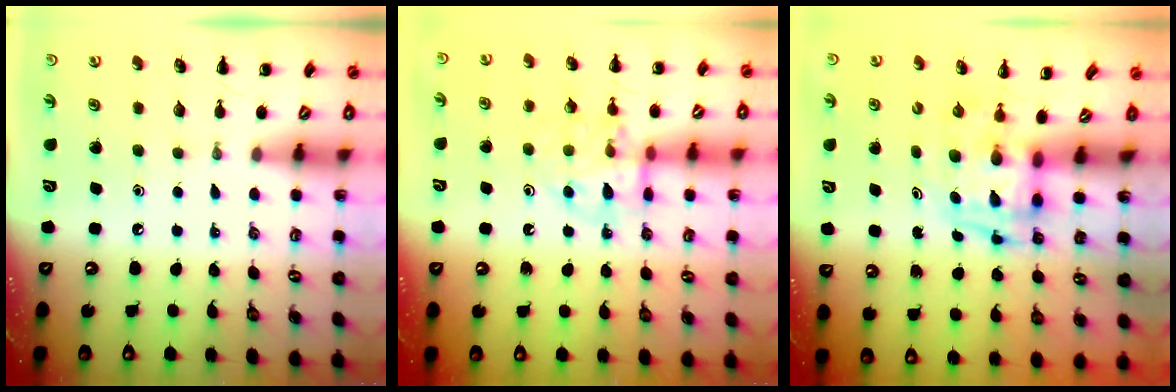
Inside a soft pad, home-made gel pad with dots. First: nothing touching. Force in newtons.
{"total": 11.7, "press": 11.6, "slide": 1.2}
{"total": 3.2, "press": 3.2, "slide": 0.6}